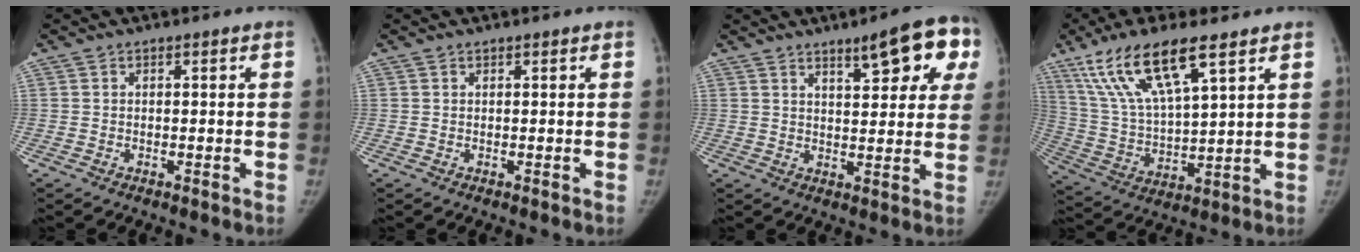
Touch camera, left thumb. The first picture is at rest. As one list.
[{"total": 0.0}, {"total": 11.6, "force": [5.8, 3.5, 9.4], "torque": [-0.084, -0.011, 0.070]}, {"total": 16.7, "force": [9.8, 4.6, 12.7], "torque": [-0.248, -0.029, 0.197]}]